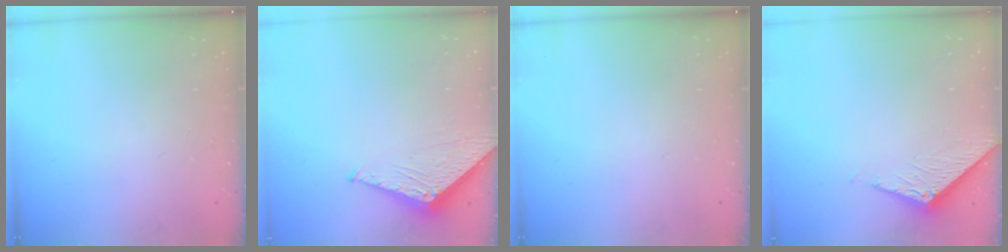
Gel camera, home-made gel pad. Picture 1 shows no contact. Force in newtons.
{"total": 4.9, "press": 4.8, "slide": 0.5}
{"total": 0.0}
{"total": 5.6, "press": 5.5, "slide": 0.4}